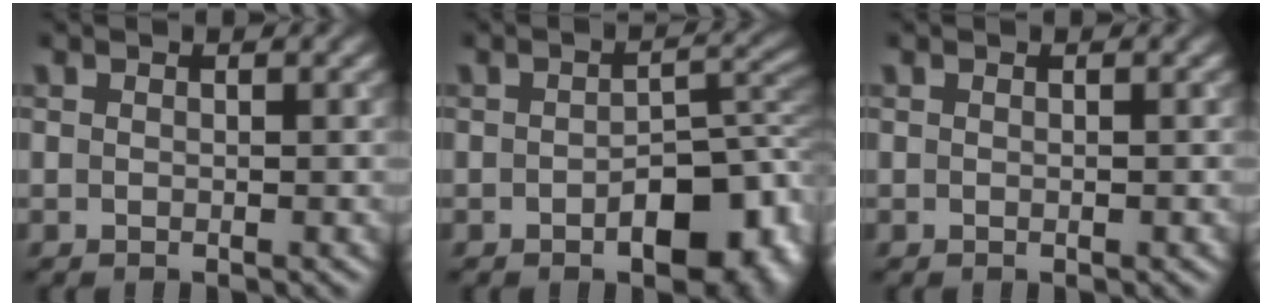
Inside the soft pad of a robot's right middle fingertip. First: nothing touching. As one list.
[{"total": 6.7, "force": [-2.3, 3.6, 5.2], "torque": [-0.058, 0.002, -0.036]}, {"total": 0.0}]